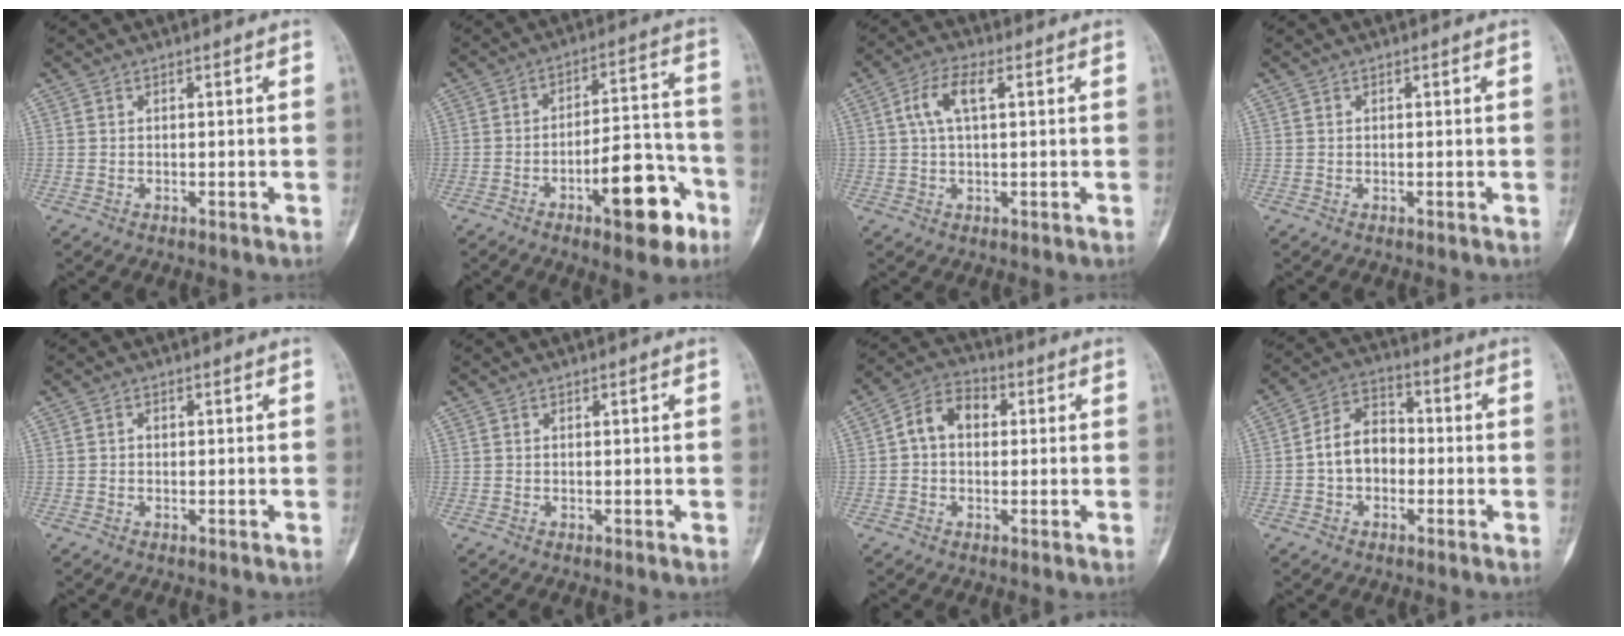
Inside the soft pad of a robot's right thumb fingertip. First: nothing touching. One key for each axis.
{"total": 15.4, "fx": -7.2, "fy": 5.8, "fz": 12.3, "tx": -0.150, "ty": 0.052, "tz": -0.102}
{"total": 6.1, "fx": 1.7, "fy": 2.4, "fz": 5.3, "tx": -0.112, "ty": 0.014, "tz": 0.031}
{"total": 0.0}
{"total": 0.7, "fx": 0.0, "fy": 0.6, "fz": 0.4, "tx": -0.005, "ty": 0.002, "tz": -0.003}
{"total": 0.0}
{"total": 7.5, "fx": 0.9, "fy": 5.5, "fz": 5.1, "tx": -0.070, "ty": 0.024, "tz": 0.005}
{"total": 8.6, "fx": -1.2, "fy": 6.4, "fz": 5.6, "tx": -0.075, "ty": 0.032, "tz": -0.036}